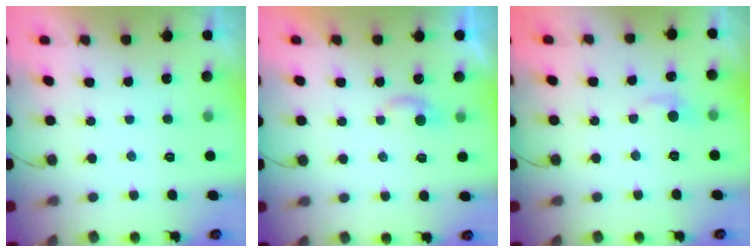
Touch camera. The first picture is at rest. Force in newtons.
{"total": 3.6, "press": 3.6, "slide": 0.5}
{"total": 4.2, "press": 4.2, "slide": 0.6}